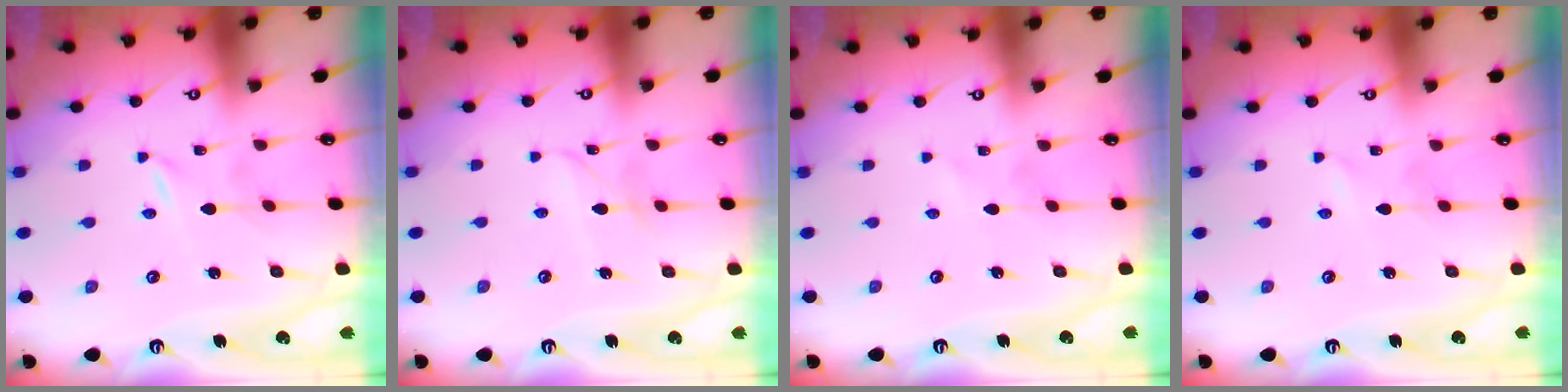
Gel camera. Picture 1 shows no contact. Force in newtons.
{"total": 3.3, "press": 3.3, "slide": 0.3}
{"total": 1.2, "press": 1.2, "slide": 0.2}
{"total": 0.7, "press": 0.6, "slide": 0.1}